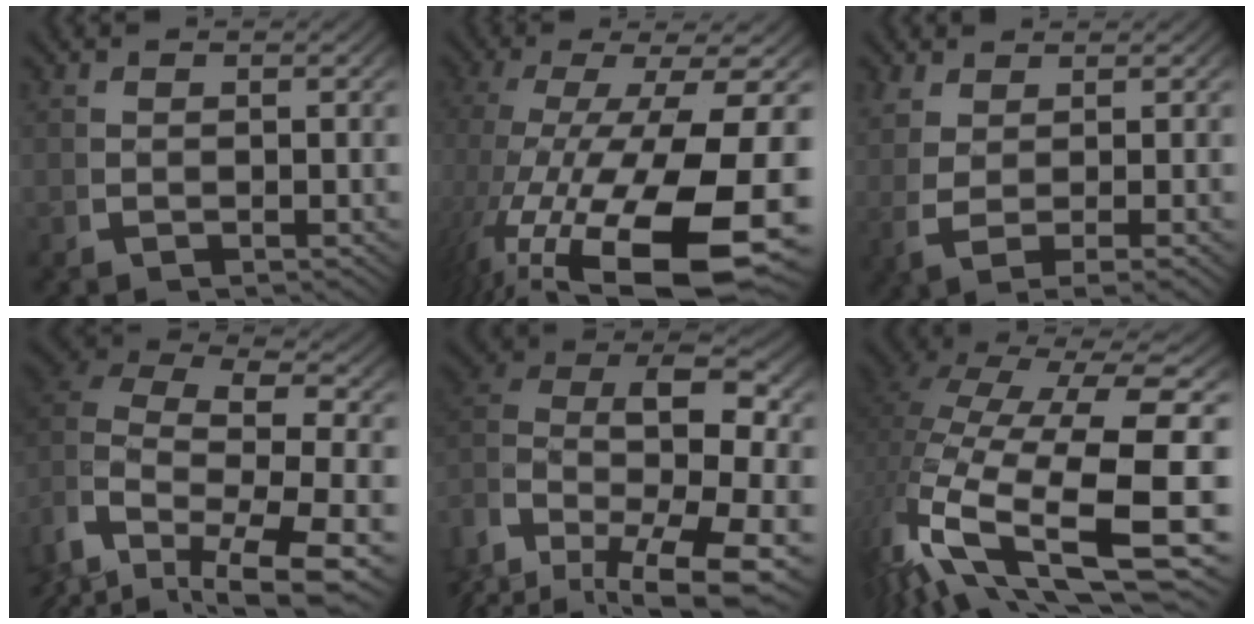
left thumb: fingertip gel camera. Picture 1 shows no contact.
{"total": 15.6, "force": [-2.8, 8.1, 13.1], "torque": [-0.281, -0.068, 0.008]}
{"total": 3.2, "force": [0.6, 0.6, 3.1], "torque": [-0.067, -0.008, 0.025]}
{"total": 12.1, "force": [-1.4, 8.4, 8.5], "torque": [-0.180, -0.047, -0.006]}
{"total": 15.6, "force": [-0.1, 11.1, 11.0], "torque": [-0.227, -0.054, 0.017]}
{"total": 16.3, "force": [-0.8, 9.3, 13.3], "torque": [-0.293, -0.065, 0.023]}